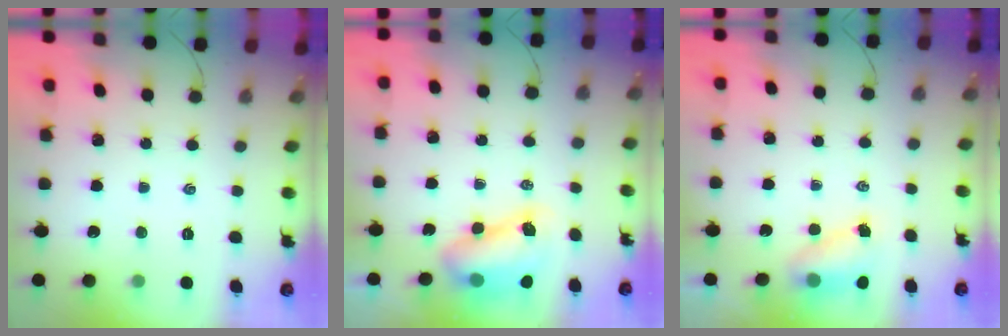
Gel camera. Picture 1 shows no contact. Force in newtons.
{"total": 8.5, "press": 8.2, "slide": 2.1}
{"total": 5.0, "press": 5.0, "slide": 0.6}